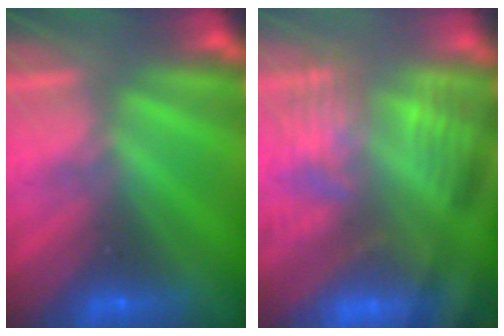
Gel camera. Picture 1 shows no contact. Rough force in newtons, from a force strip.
{"total": 7.5}